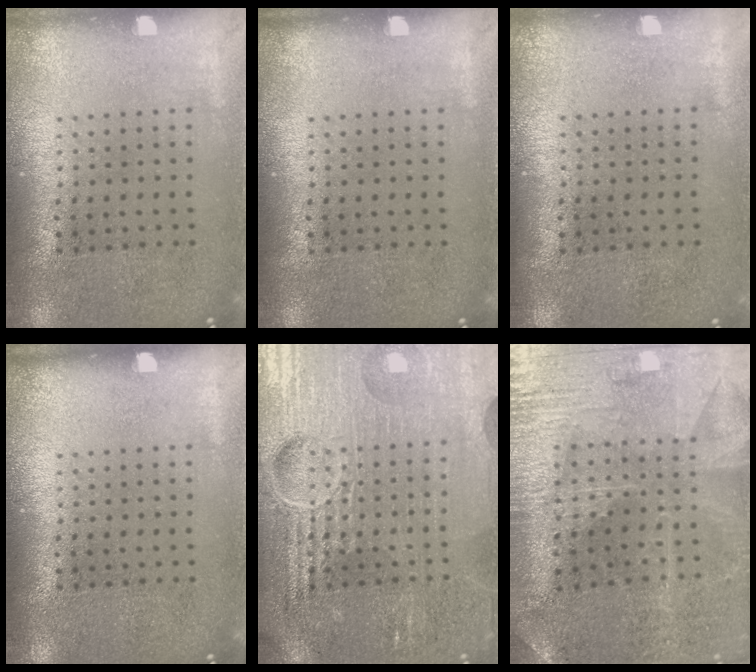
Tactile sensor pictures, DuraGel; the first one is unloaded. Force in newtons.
{"total": 0.0}
{"total": 0.0}
{"total": 0.0}
{"total": 7.1, "press": 7.0, "slide": 0.9}
{"total": 1.7, "press": 1.7, "slide": 0.3}